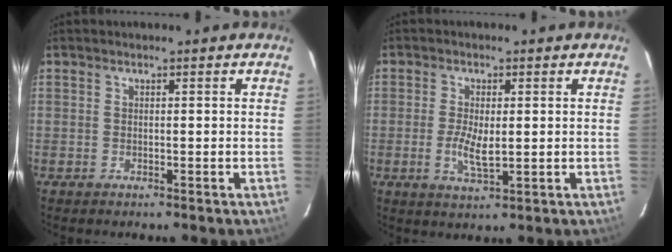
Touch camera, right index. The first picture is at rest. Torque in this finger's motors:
{"motor_torque": [0.12, -0.08, 0.10, 0.07]}